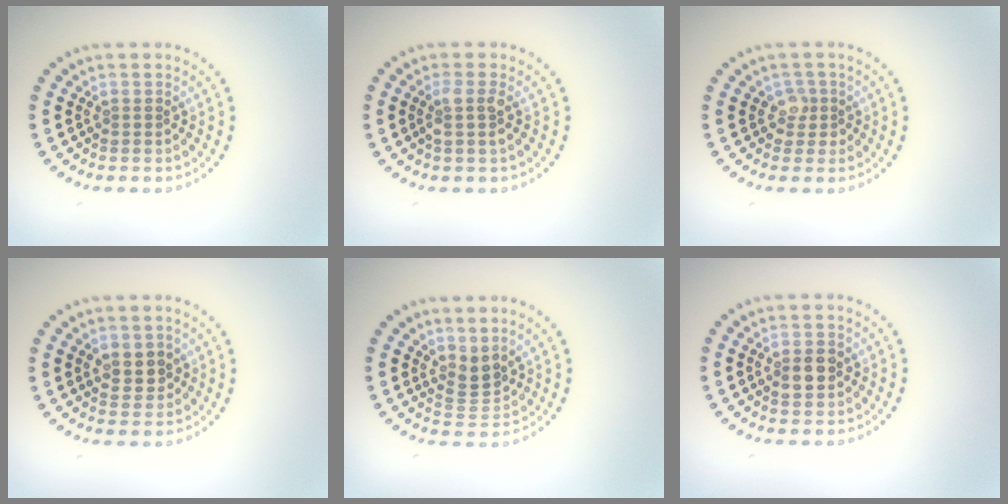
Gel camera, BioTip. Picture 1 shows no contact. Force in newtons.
{"total": 1.7, "press": 1.4, "slide": 1.0}
{"total": 1.6, "press": 1.4, "slide": 0.9}
{"total": 2.3, "press": 2.2, "slide": 0.6}
{"total": 2.2, "press": 1.5, "slide": 1.6}
{"total": 2.8, "press": 2.8, "slide": 0.0}